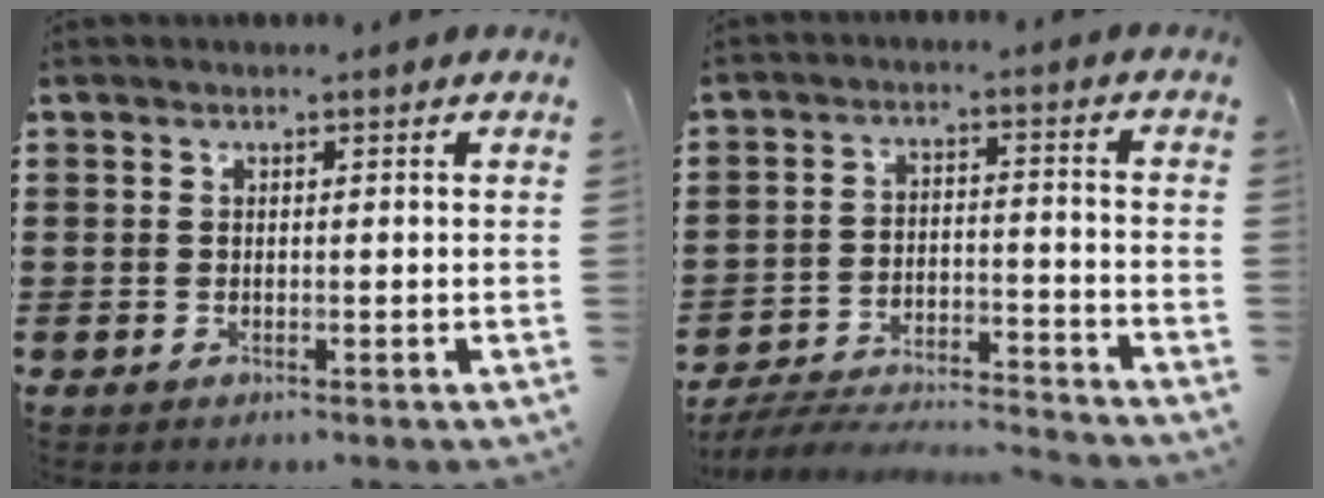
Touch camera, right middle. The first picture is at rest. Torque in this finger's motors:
{"motor_torque": [0.13, 0.04, 0.25, 0.03]}